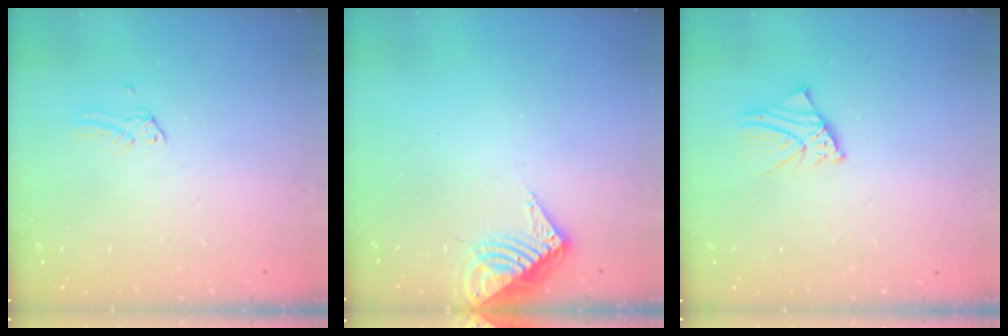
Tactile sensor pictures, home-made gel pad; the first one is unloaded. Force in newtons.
{"total": 7.6, "press": 7.5, "slide": 1.1}
{"total": 2.3, "press": 2.3, "slide": 0.3}